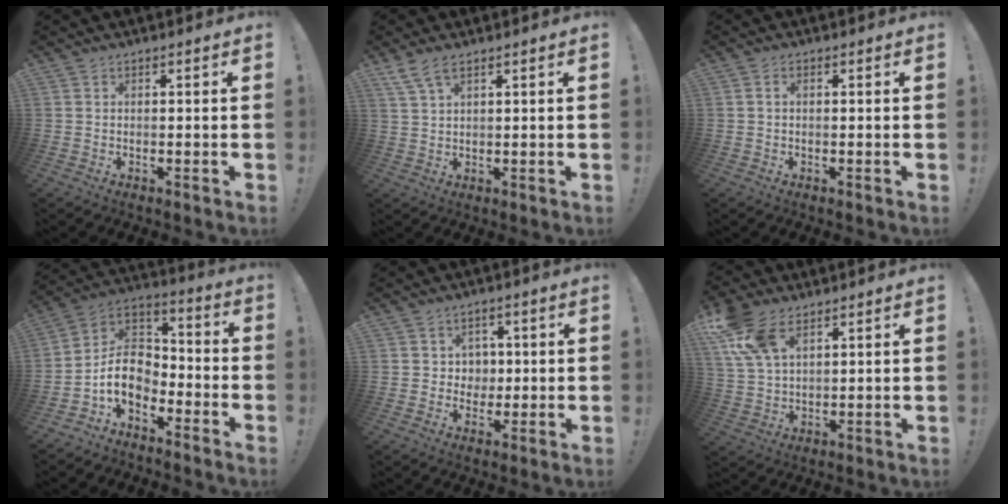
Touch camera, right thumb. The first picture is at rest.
{"total": 5.4, "force": [3.6, 1.8, 3.5], "torque": [-0.077, -0.006, 0.070]}
{"total": 1.2, "force": [0.1, 0.7, 0.9], "torque": [-0.024, 0.006, 0.003]}
{"total": 11.2, "force": [-4.9, 7.9, 6.3], "torque": [-0.109, 0.016, -0.085]}
{"total": 4.8, "force": [1.4, 4.6, 0.4], "torque": [-0.005, -0.012, 0.025]}
{"total": 11.8, "force": [6.6, 6.5, 7.3], "torque": [-0.149, -0.015, 0.131]}